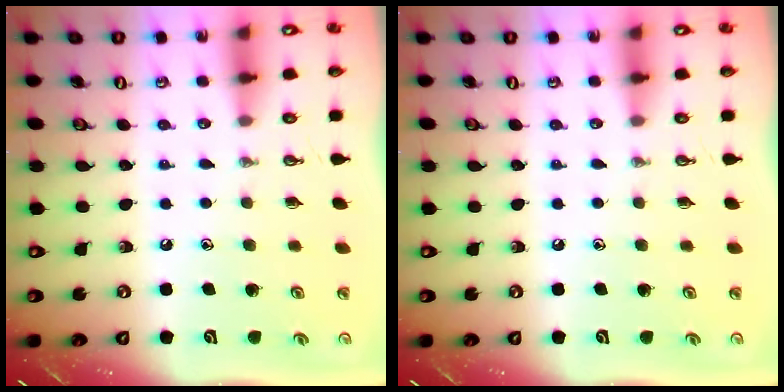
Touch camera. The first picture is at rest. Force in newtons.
{"total": 0.0}